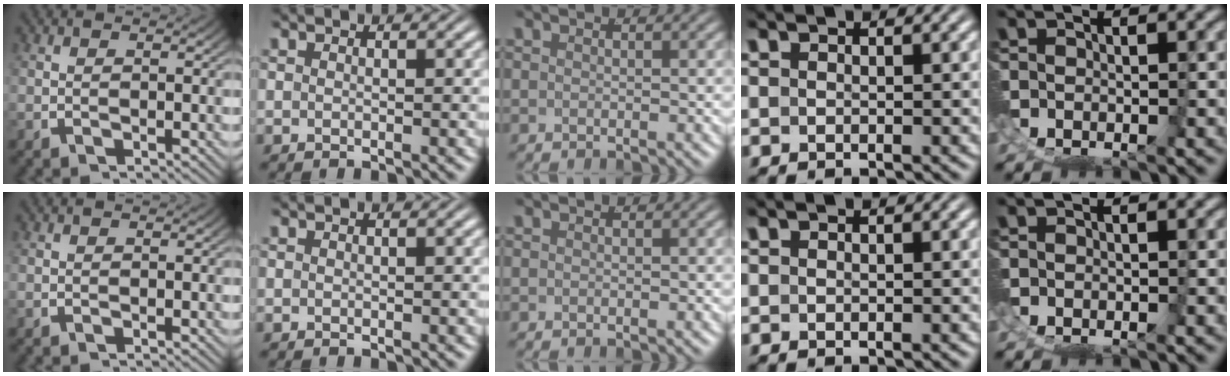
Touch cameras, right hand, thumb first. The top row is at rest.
{}